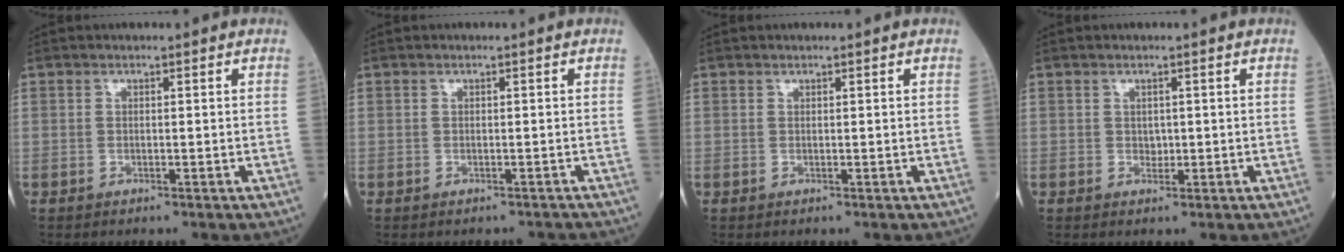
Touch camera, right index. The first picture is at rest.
{"total": 1.1, "force": [-1.0, 0.5, -0.1], "torque": [0.001, 0.000, -0.016]}
{"total": 0.0}
{"total": 0.8, "force": [0.2, 0.7, 0.5], "torque": [-0.007, 0.001, 0.006]}